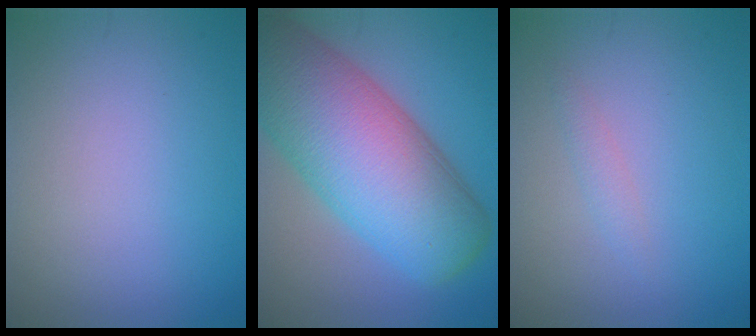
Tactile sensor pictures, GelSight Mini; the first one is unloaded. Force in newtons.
{"total": 14.4, "press": 14.4, "slide": 0.6}
{"total": 1.0, "press": 1.0, "slide": 0.1}